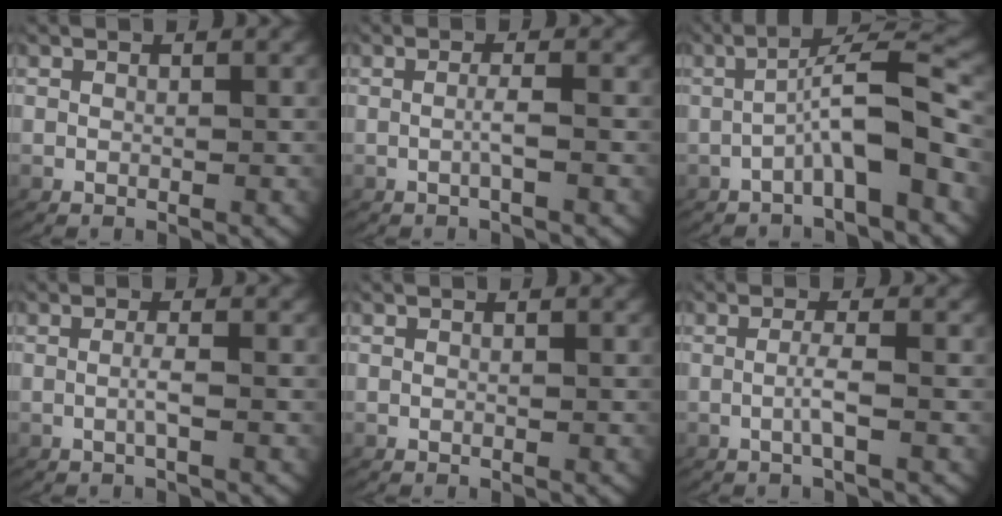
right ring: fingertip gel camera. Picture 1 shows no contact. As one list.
[{"total": 1.3, "force": [-0.4, -0.3, 1.2], "torque": [-0.026, 0.000, -0.009]}, {"total": 5.3, "force": [-1.3, 1.3, 4.9], "torque": [-0.069, 0.013, -0.025]}, {"total": 1.3, "force": [-0.4, -0.1, 1.3], "torque": [-0.029, -0.002, -0.009]}, {"total": 0.0}, {"total": 1.8, "force": [-0.5, -0.1, 1.7], "torque": [-0.039, -0.004, -0.010]}]